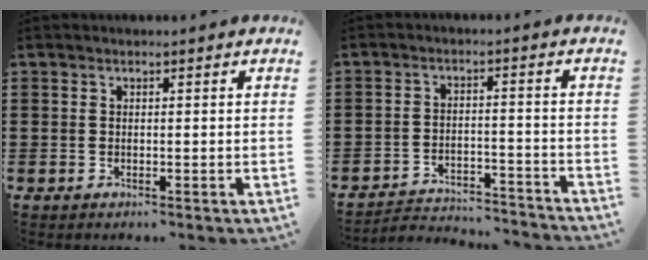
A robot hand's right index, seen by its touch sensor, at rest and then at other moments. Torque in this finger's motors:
{"motor_torque": [-2.14, 0.00, -0.16, -0.21]}